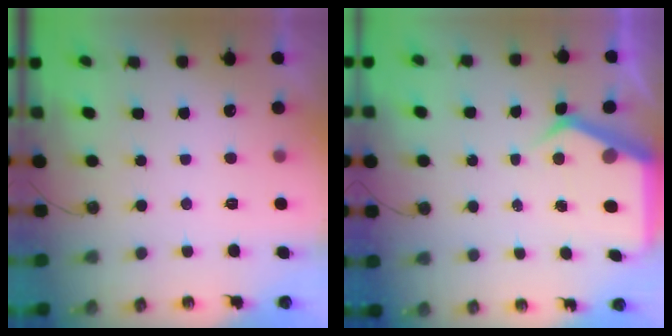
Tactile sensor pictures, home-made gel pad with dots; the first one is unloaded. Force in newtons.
{"total": 5.5, "press": 5.5, "slide": 0.3}